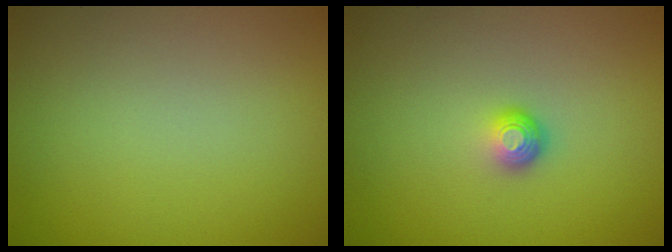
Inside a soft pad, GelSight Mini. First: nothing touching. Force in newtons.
{"total": 1.7, "press": 1.2, "slide": 1.2}